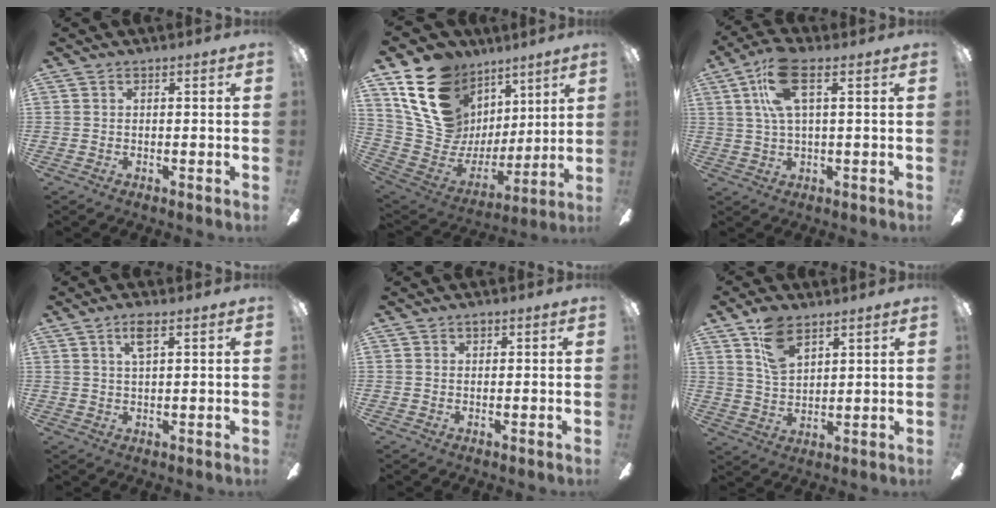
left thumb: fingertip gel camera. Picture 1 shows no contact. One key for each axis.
{"total": 20.2, "fx": 11.6, "fy": 14.0, "fz": 8.7, "tx": -0.181, "ty": -0.060, "tz": 0.231}
{"total": 12.4, "fx": 4.8, "fy": 5.1, "fz": 10.2, "tx": -0.197, "ty": 0.009, "tz": 0.087}
{"total": 4.5, "fx": 2.5, "fy": 1.4, "fz": 3.5, "tx": -0.070, "ty": 0.003, "tz": 0.039}
{"total": 1.3, "fx": 0.7, "fy": 1.0, "fz": 0.6, "tx": -0.005, "ty": 0.000, "tz": 0.011}
{"total": 9.5, "fx": 5.8, "fy": 5.1, "fz": 5.6, "tx": -0.107, "ty": -0.012, "tz": 0.109}